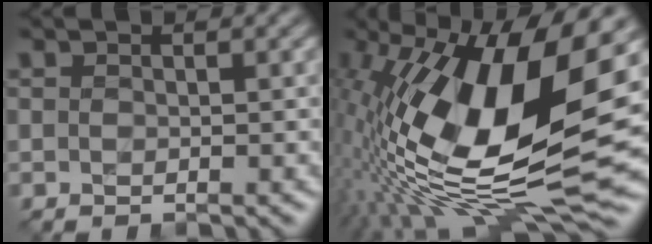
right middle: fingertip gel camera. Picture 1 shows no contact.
{"total": 17.8, "force": [2.5, 7.2, 16.1], "torque": [-0.298, 0.000, 0.037]}